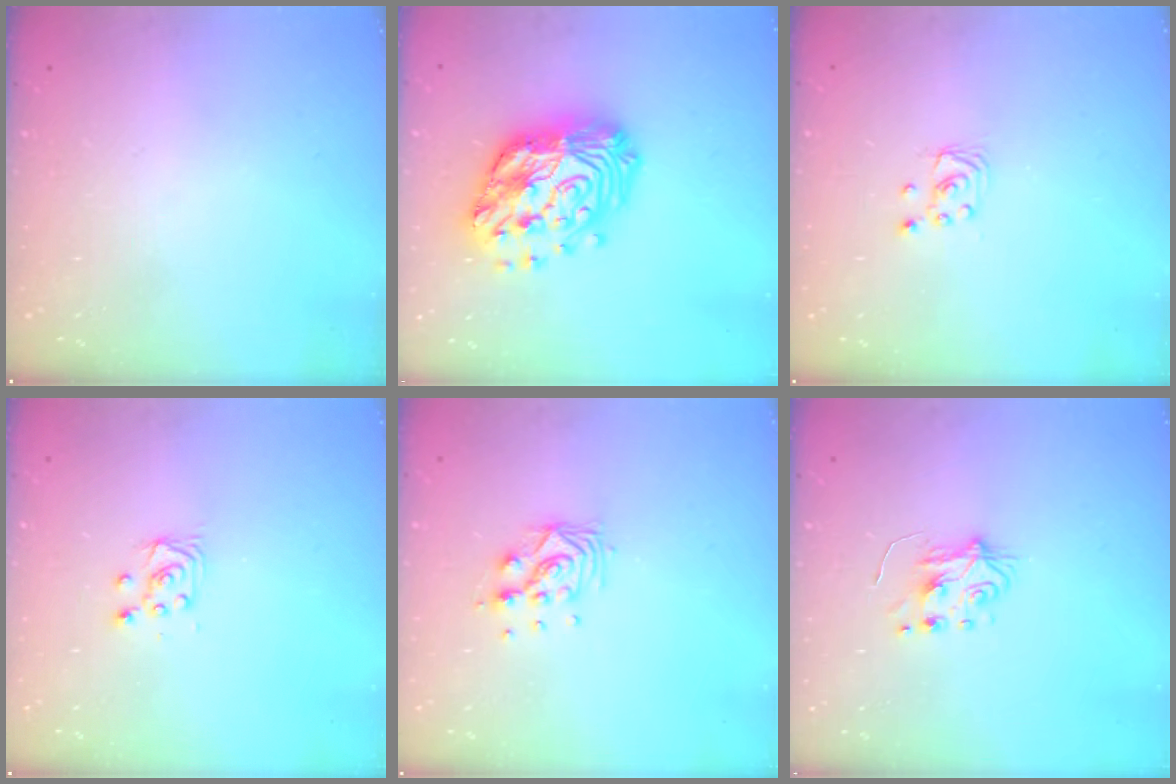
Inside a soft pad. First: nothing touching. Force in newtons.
{"total": 21.7, "press": 21.5, "slide": 2.2}
{"total": 2.0, "press": 2.0, "slide": 0.2}
{"total": 5.2, "press": 5.2, "slide": 0.5}
{"total": 8.8, "press": 8.7, "slide": 0.9}
{"total": 5.9, "press": 5.8, "slide": 0.7}